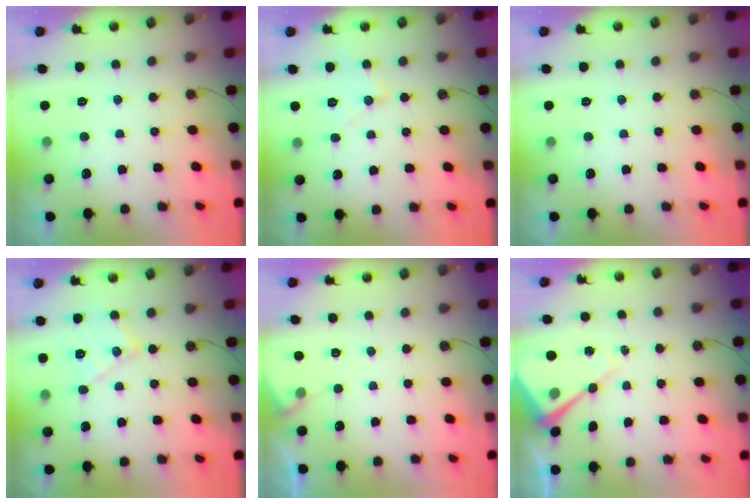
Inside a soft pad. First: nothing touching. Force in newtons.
{"total": 7.7, "press": 7.7, "slide": 0.6}
{"total": 0.0}
{"total": 12.2, "press": 12.2, "slide": 0.6}
{"total": 3.8, "press": 3.8, "slide": 0.6}
{"total": 10.5, "press": 10.4, "slide": 1.0}